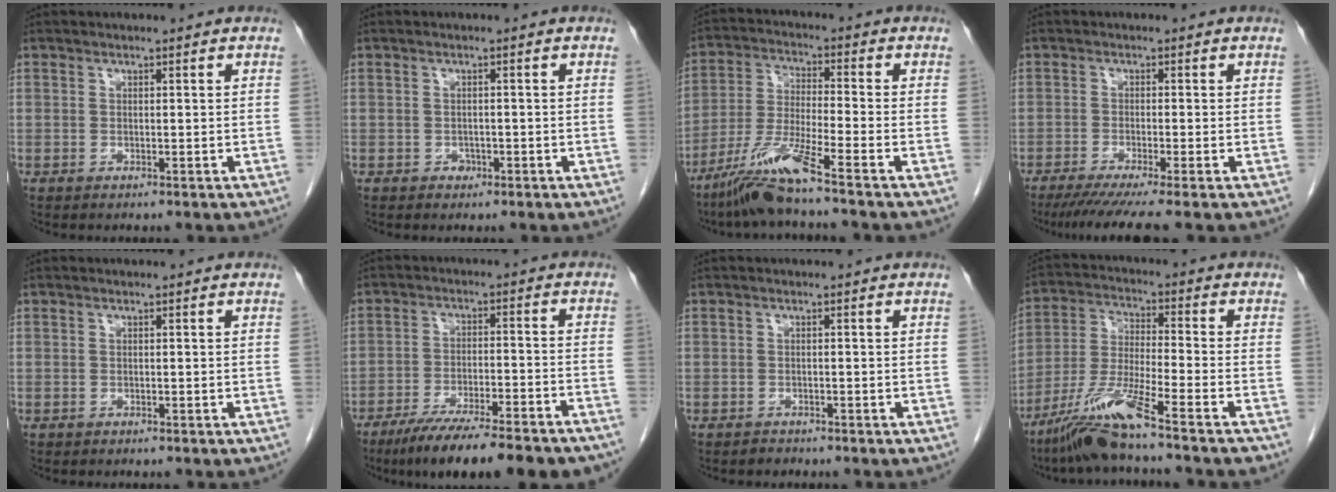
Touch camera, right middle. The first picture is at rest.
{"total": 1.2, "force": [-0.6, 0.9, 0.4], "torque": [-0.006, 0.004, -0.009]}
{"total": 9.5, "force": [-6.9, -1.0, 6.5], "torque": [-0.135, -0.032, -0.136]}
{"total": 7.0, "force": [-5.5, -1.1, 4.2], "torque": [-0.059, -0.025, -0.090]}
{"total": 0.0}
{"total": 19.3, "force": [-15.8, 2.4, 10.8], "torque": [-0.117, -0.012, -0.228]}
{"total": 0.9, "force": [-0.8, 0.4, -0.1], "torque": [-0.006, -0.001, -0.015]}
{"total": 11.5, "force": [-8.3, -0.7, 8.0], "torque": [-0.168, -0.031, -0.158]}